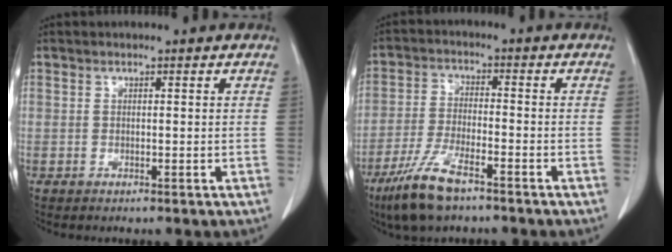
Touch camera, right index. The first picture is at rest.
{"total": 9.1, "force": [-6.3, 1.9, 6.2], "torque": [-0.131, -0.016, -0.116]}